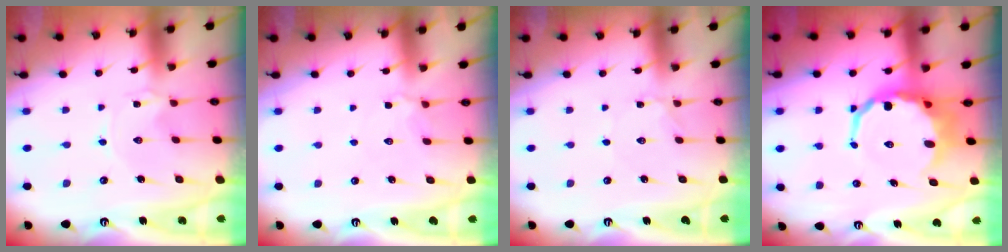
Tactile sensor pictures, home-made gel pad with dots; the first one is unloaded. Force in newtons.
{"total": 3.8, "press": 3.7, "slide": 0.8}
{"total": 1.0, "press": 1.0, "slide": 0.1}
{"total": 9.9, "press": 9.6, "slide": 2.4}